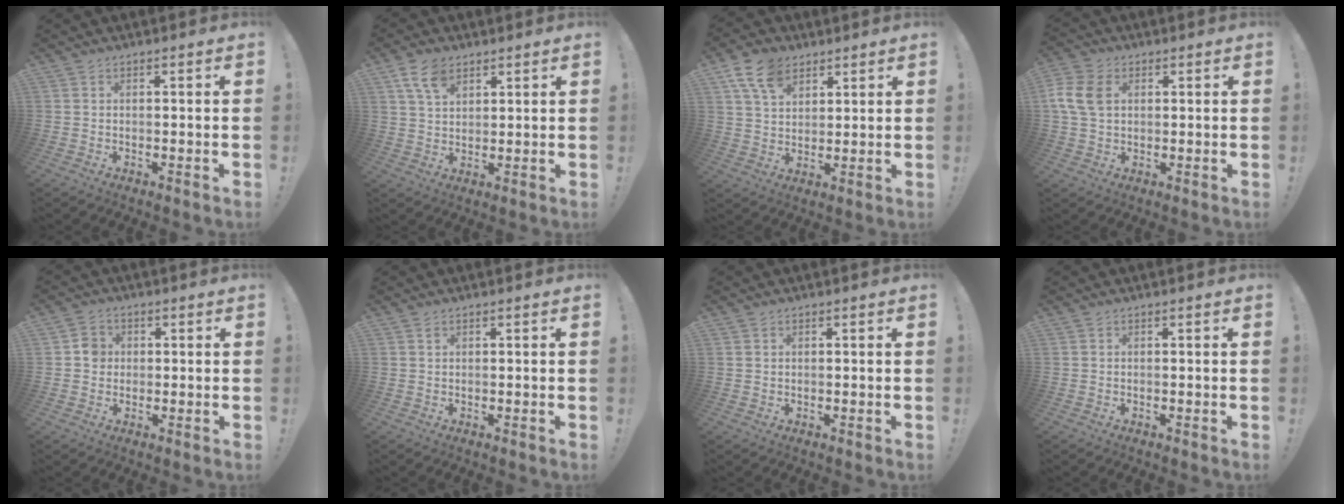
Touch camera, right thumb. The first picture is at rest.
{"total": 7.9, "force": [4.7, 4.4, 4.5], "torque": [-0.087, -0.009, 0.091]}
{"total": 11.1, "force": [6.4, 7.0, 5.8], "torque": [-0.102, -0.019, 0.124]}
{"total": 9.8, "force": [2.2, 6.9, 6.5], "torque": [-0.140, 0.006, 0.044]}
{"total": 4.2, "force": [0.2, 4.0, 1.5], "torque": [-0.009, 0.004, 0.001]}
{"total": 0.7, "force": [0.4, 0.5, 0.3], "torque": [-0.005, 0.001, 0.007]}
{"total": 0.7, "force": [0.5, 0.5, 0.1], "torque": [0.005, -0.003, 0.008]}
{"total": 0.0}